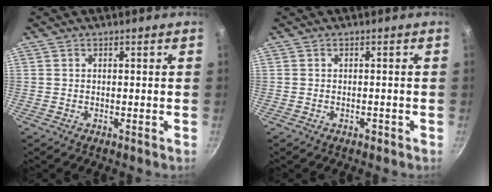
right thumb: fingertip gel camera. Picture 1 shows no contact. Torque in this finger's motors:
{"motor_torque": [0.42, 0.34, -0.14, -0.05, -0.02]}